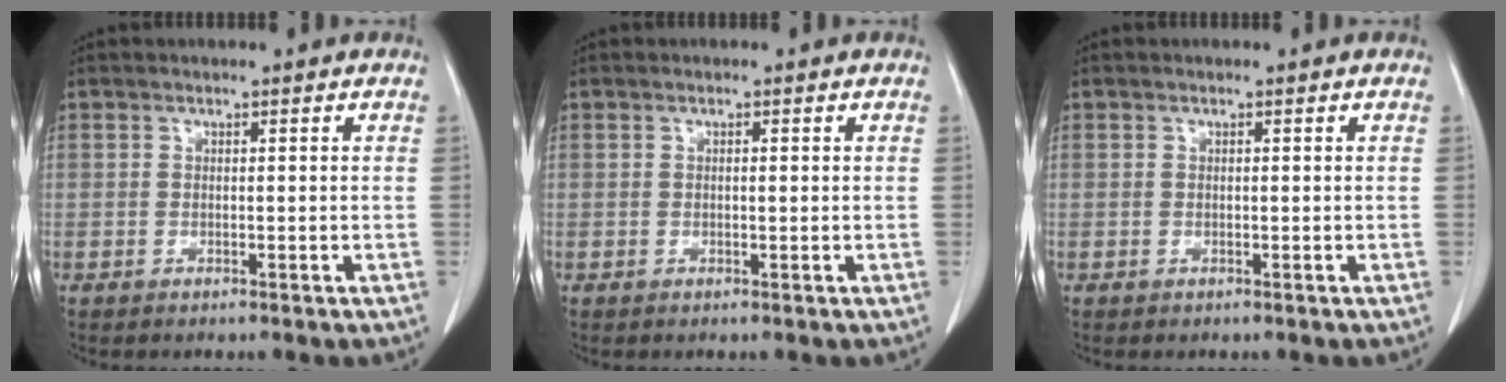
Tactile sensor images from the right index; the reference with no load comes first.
{"total": 0.6, "force": [0.1, 0.1, 0.5], "torque": [-0.011, 0.000, 0.001]}
{"total": 0.0}